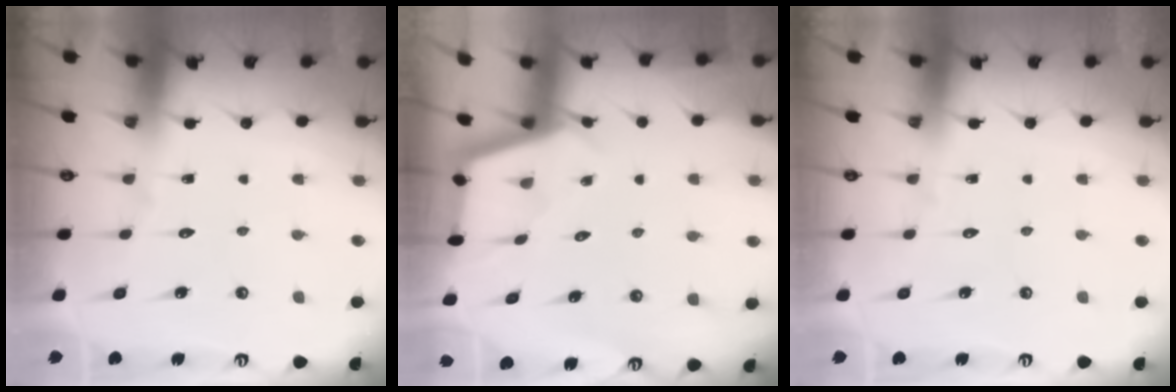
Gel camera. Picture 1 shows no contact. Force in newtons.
{"total": 2.4, "press": 2.4, "slide": 0.2}
{"total": 0.0}